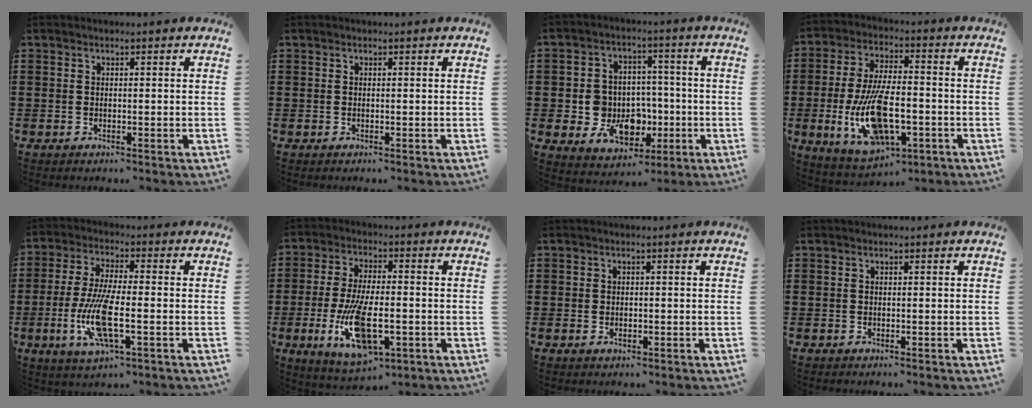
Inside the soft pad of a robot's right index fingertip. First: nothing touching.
{"total": 0.0}
{"total": 8.7, "force": [-1.3, 7.7, 4.0], "torque": [-0.072, 0.012, -0.014]}
{"total": 13.6, "force": [-3.8, 6.0, 11.6], "torque": [-0.244, -0.004, -0.065]}
{"total": 9.9, "force": [-2.8, 2.7, 9.2], "torque": [-0.197, -0.016, -0.053]}
{"total": 12.4, "force": [-3.5, 5.0, 10.8], "torque": [-0.232, -0.013, -0.059]}
{"total": 0.6, "force": [-0.1, 0.6, 0.2], "torque": [-0.005, 0.005, -0.002]}
{"total": 0.0}